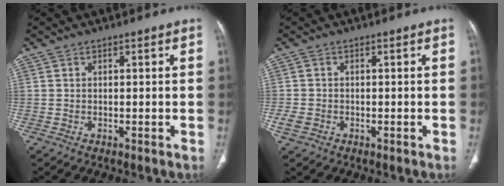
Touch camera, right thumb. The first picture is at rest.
{"total": 2.3, "force": [-0.9, 1.8, 1.1], "torque": [-0.027, 0.004, -0.015]}